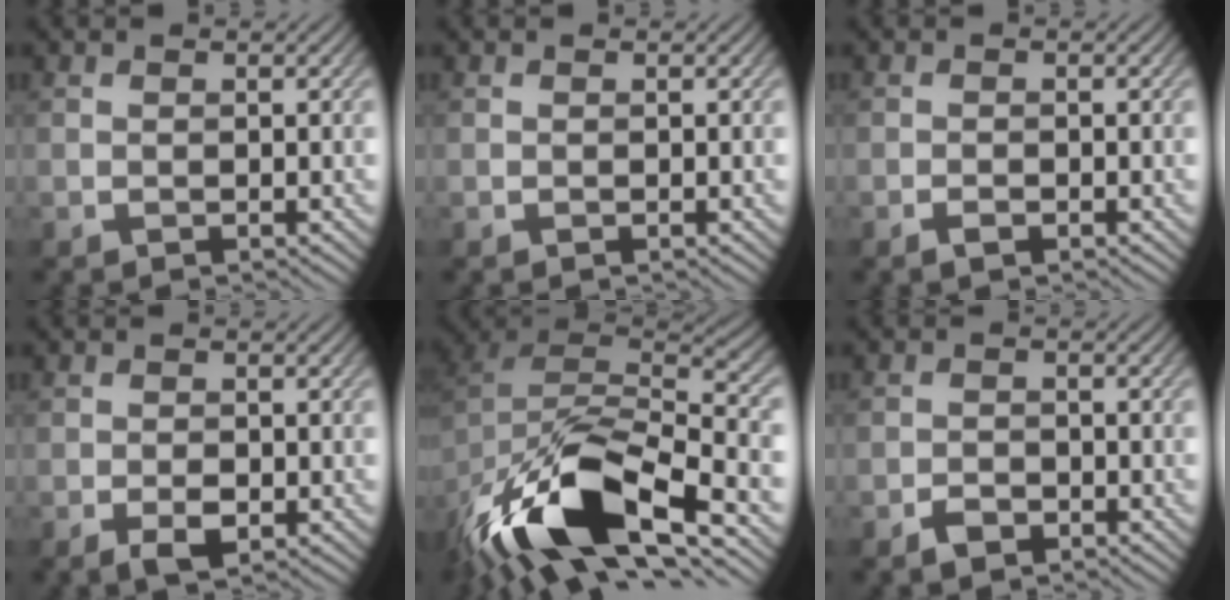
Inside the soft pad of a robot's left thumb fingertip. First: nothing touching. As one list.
[{"total": 0.0}, {"total": 1.2, "force": [-0.8, 0.4, 0.7], "torque": [-0.015, 0.000, -0.015]}, {"total": 2.4, "force": [-1.1, 1.2, 1.8], "torque": [-0.032, -0.003, -0.017]}, {"total": 17.4, "force": [-9.6, 7.6, 12.3], "torque": [-0.269, -0.035, -0.160]}, {"total": 1.9, "force": [-1.4, 1.1, 0.9], "torque": [-0.014, 0.001, -0.027]}]